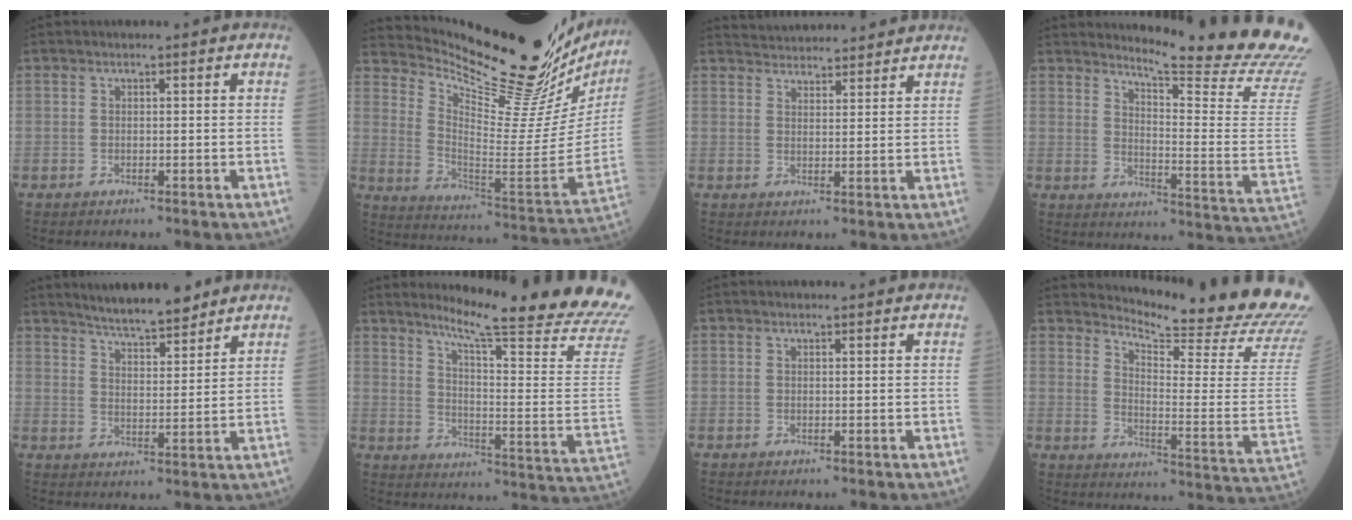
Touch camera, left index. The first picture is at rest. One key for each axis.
{"total": 28.9, "fx": 26.3, "fy": 3.8, "fz": 11.2, "tx": -0.185, "ty": -0.120, "tz": 0.352}
{"total": 9.8, "fx": 9.5, "fy": 1.4, "fz": 1.9, "tx": -0.029, "ty": 0.026, "tz": 0.129}
{"total": 22.0, "fx": 20.4, "fy": -1.7, "fz": 8.1, "tx": -0.126, "ty": -0.156, "tz": 0.240}
{"total": 9.6, "fx": 8.5, "fy": 1.3, "fz": 4.2, "tx": -0.067, "ty": 0.010, "tz": 0.138}
{"total": 25.1, "fx": 22.1, "fy": -1.8, "fz": 11.9, "tx": -0.179, "ty": -0.139, "tz": 0.272}
{"total": 1.4, "fx": 1.4, "fy": 0.1, "fz": 0.2, "tx": -0.012, "ty": 0.003, "tz": 0.014}
{"total": 21.5, "fx": 20.7, "fy": -0.9, "fz": 5.8, "tx": -0.107, "ty": -0.154, "tz": 0.248}